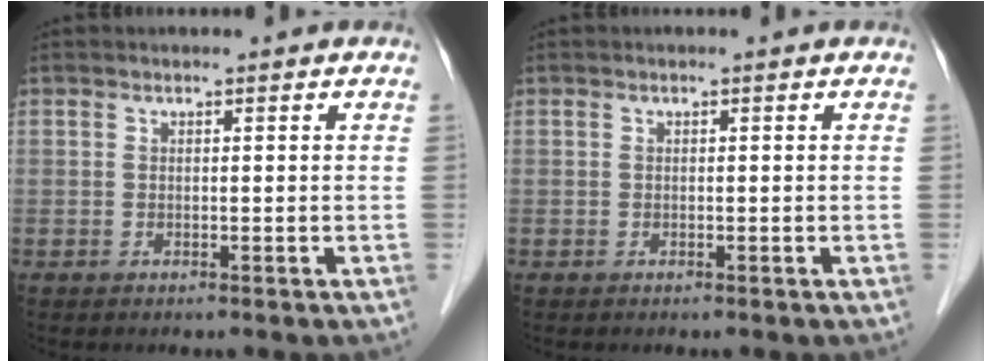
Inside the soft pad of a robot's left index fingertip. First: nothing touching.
{"total": 0.0}